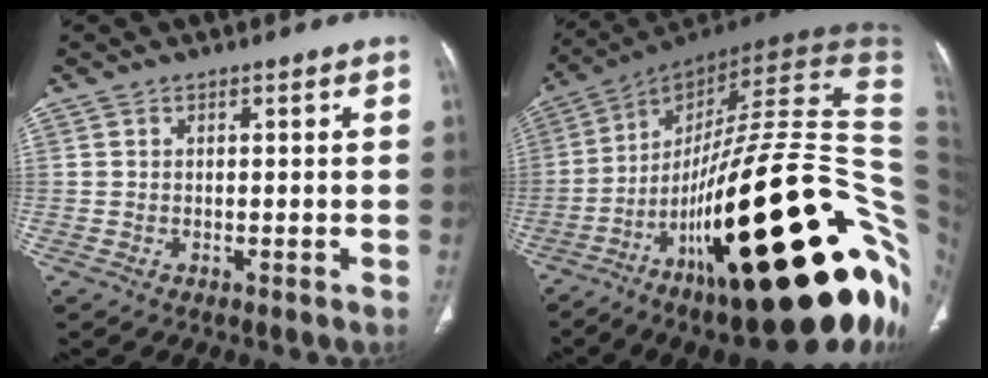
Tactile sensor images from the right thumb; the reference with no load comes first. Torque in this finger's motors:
{"motor_torque": [4.21, 0.80, 2.22, -0.55, 0.93]}